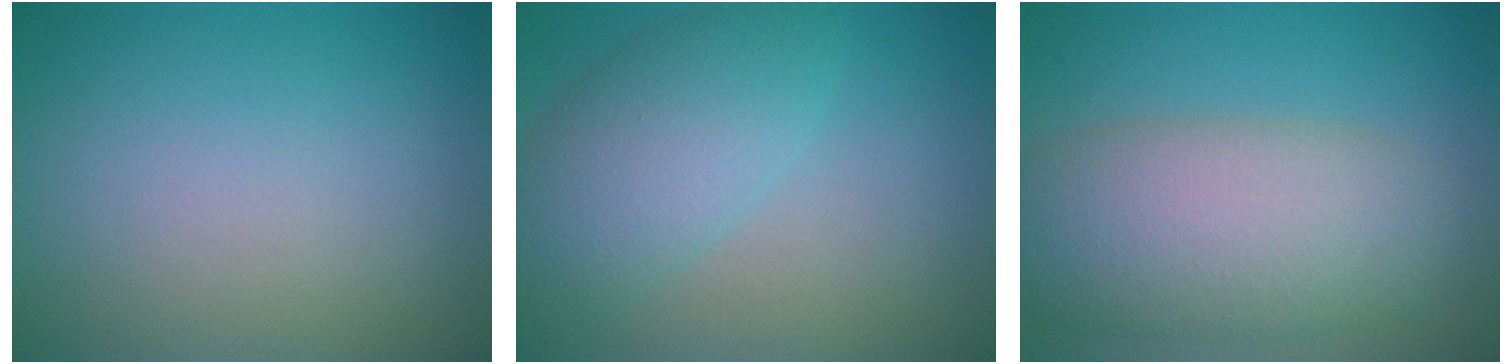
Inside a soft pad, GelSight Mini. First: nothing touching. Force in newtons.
{"total": 5.3, "press": 5.3, "slide": 0.2}
{"total": 8.4, "press": 8.4, "slide": 0.4}